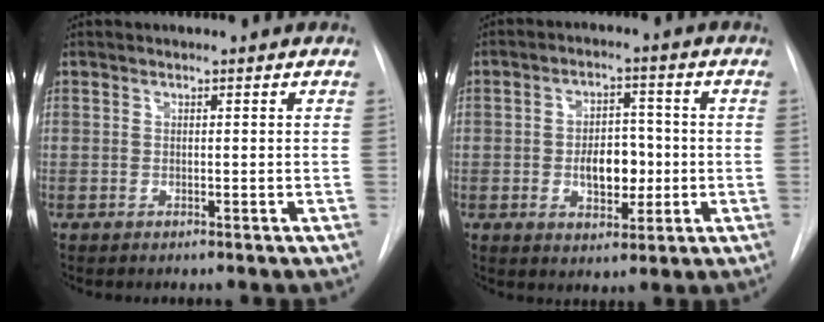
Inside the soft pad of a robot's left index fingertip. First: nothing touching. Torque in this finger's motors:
{"motor_torque": [1.40, 0.05, 0.55, 0.13]}